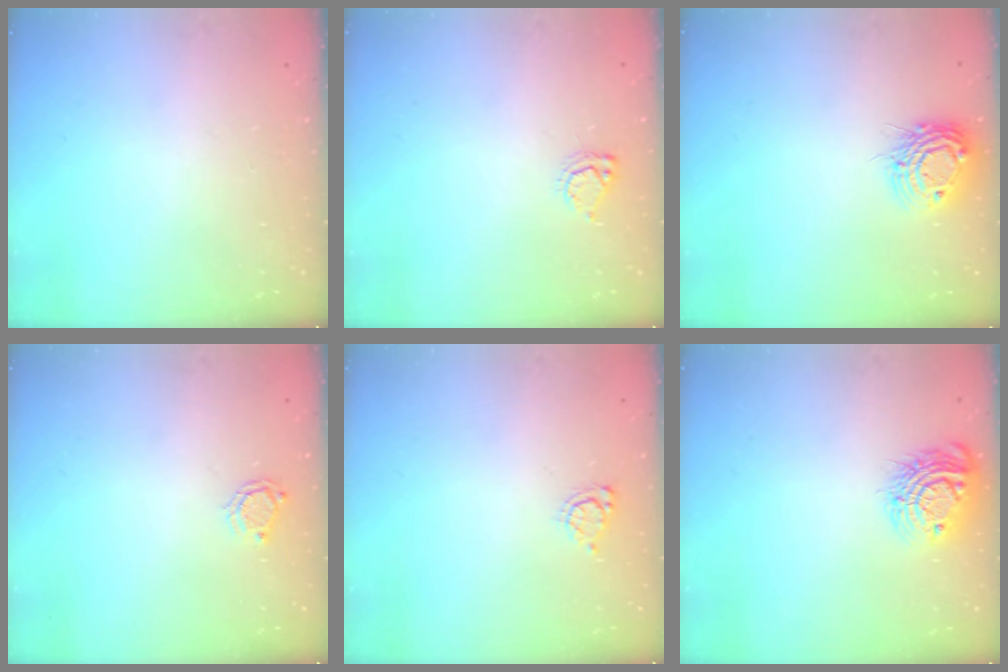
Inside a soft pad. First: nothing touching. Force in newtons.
{"total": 5.3, "press": 5.2, "slide": 0.6}
{"total": 11.3, "press": 11.3, "slide": 1.0}
{"total": 3.9, "press": 3.9, "slide": 0.4}
{"total": 4.5, "press": 4.5, "slide": 0.4}
{"total": 12.3, "press": 12.3, "slide": 0.7}